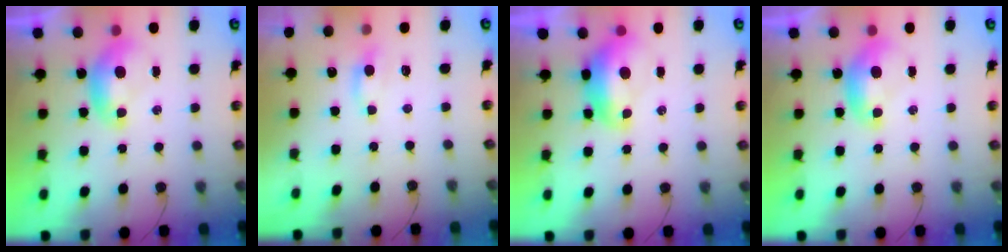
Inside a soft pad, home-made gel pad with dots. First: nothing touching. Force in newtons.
{"total": 0.7, "press": 0.5, "slide": 0.5}
{"total": 2.8, "press": 2.7, "slide": 0.9}
{"total": 0.0}